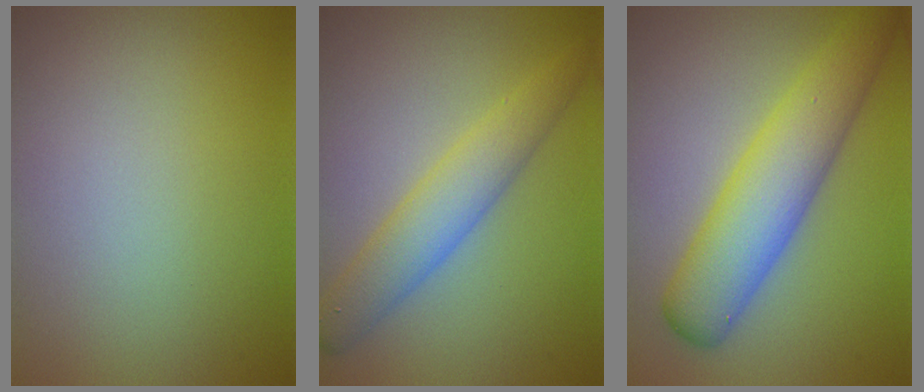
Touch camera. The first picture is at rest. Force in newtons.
{"total": 4.1, "press": 4.1, "slide": 0.1}
{"total": 6.6, "press": 6.6, "slide": 0.2}